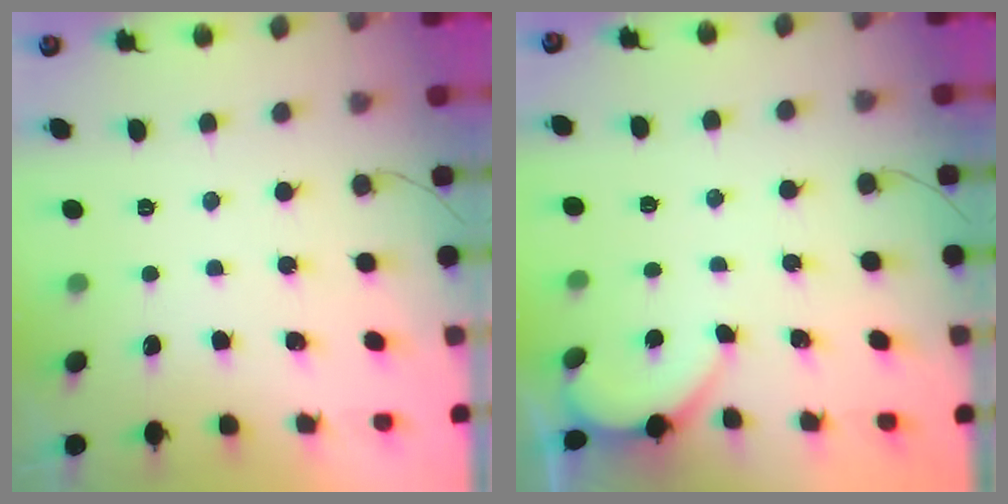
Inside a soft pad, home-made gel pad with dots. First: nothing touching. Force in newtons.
{"total": 1.4, "press": 1.4, "slide": 0.2}